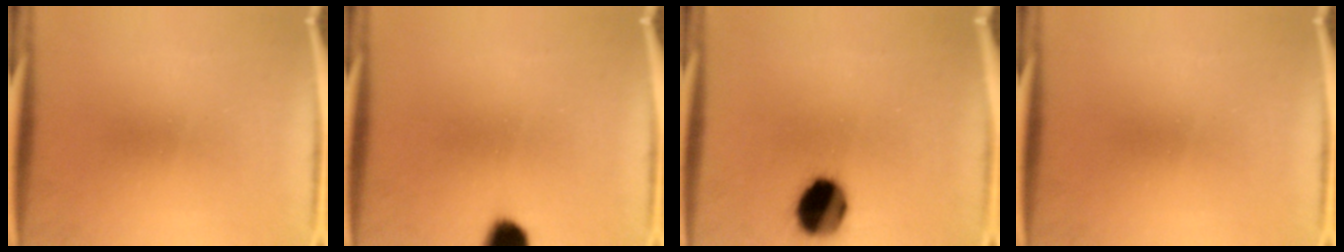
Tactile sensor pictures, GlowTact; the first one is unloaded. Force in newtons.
{"total": 7.1}
{"total": 11.7}
{"total": 0.0}